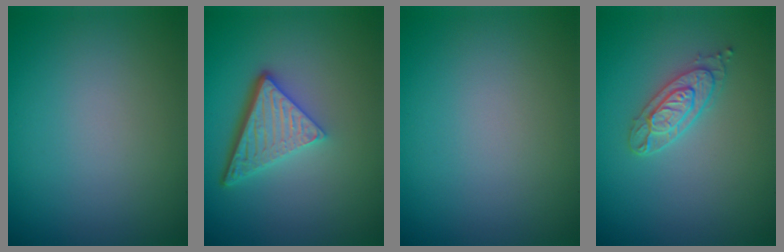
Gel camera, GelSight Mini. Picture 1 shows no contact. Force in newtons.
{"total": 5.1, "press": 3.6, "slide": 3.7}
{"total": 0.0}
{"total": 2.6, "press": 2.4, "slide": 1.1}